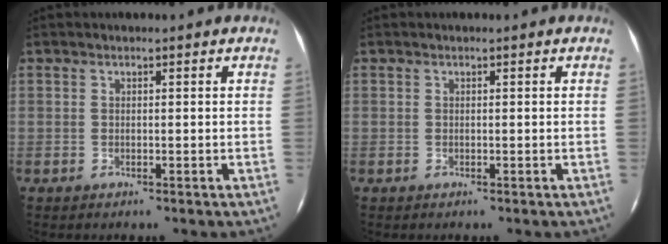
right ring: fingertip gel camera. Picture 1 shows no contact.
{"total": 0.0}